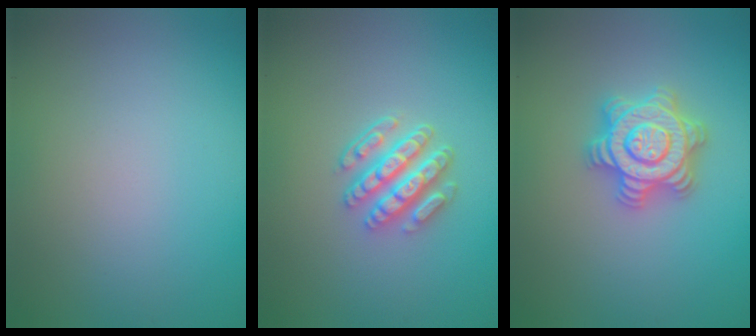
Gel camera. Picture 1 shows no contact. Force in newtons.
{"total": 4.3, "press": 3.4, "slide": 2.6}
{"total": 4.9, "press": 4.8, "slide": 0.8}